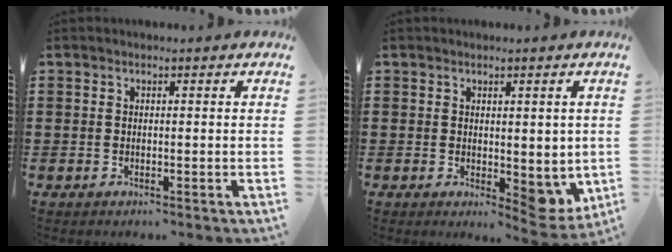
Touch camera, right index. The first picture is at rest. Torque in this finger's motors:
{"motor_torque": [0.39, 0.01, 0.24, 0.06]}